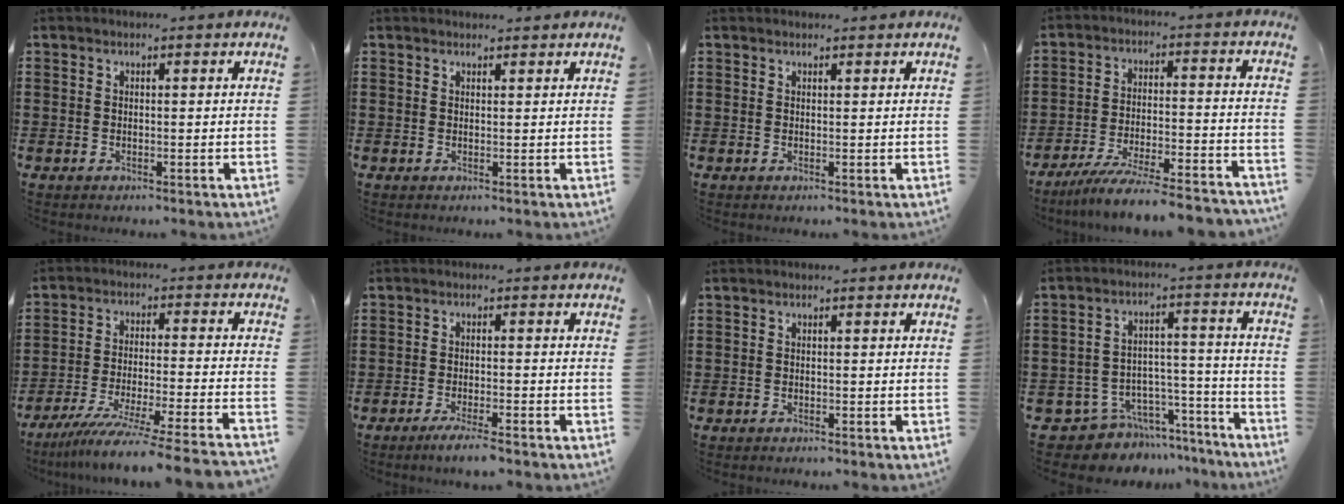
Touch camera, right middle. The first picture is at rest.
{"total": 0.9, "force": [0.9, 0.2, 0.1], "torque": [0.005, -0.002, 0.015]}
{"total": 0.6, "force": [0.6, 0.1, 0.0], "torque": [0.007, -0.003, 0.009]}
{"total": 8.1, "force": [-7.5, -0.2, 3.0], "torque": [-0.055, 0.000, -0.146]}
{"total": 9.4, "force": [-8.2, -0.9, 4.5], "torque": [-0.077, -0.013, -0.162]}
{"total": 3.4, "force": [-2.9, 0.0, 1.9], "torque": [-0.029, 0.000, -0.052]}
{"total": 0.8, "force": [-0.8, 0.2, 0.2], "torque": [-0.005, -0.001, -0.015]}
{"total": 6.8, "force": [-6.0, 3.2, 0.5], "torque": [-0.016, 0.016, -0.114]}